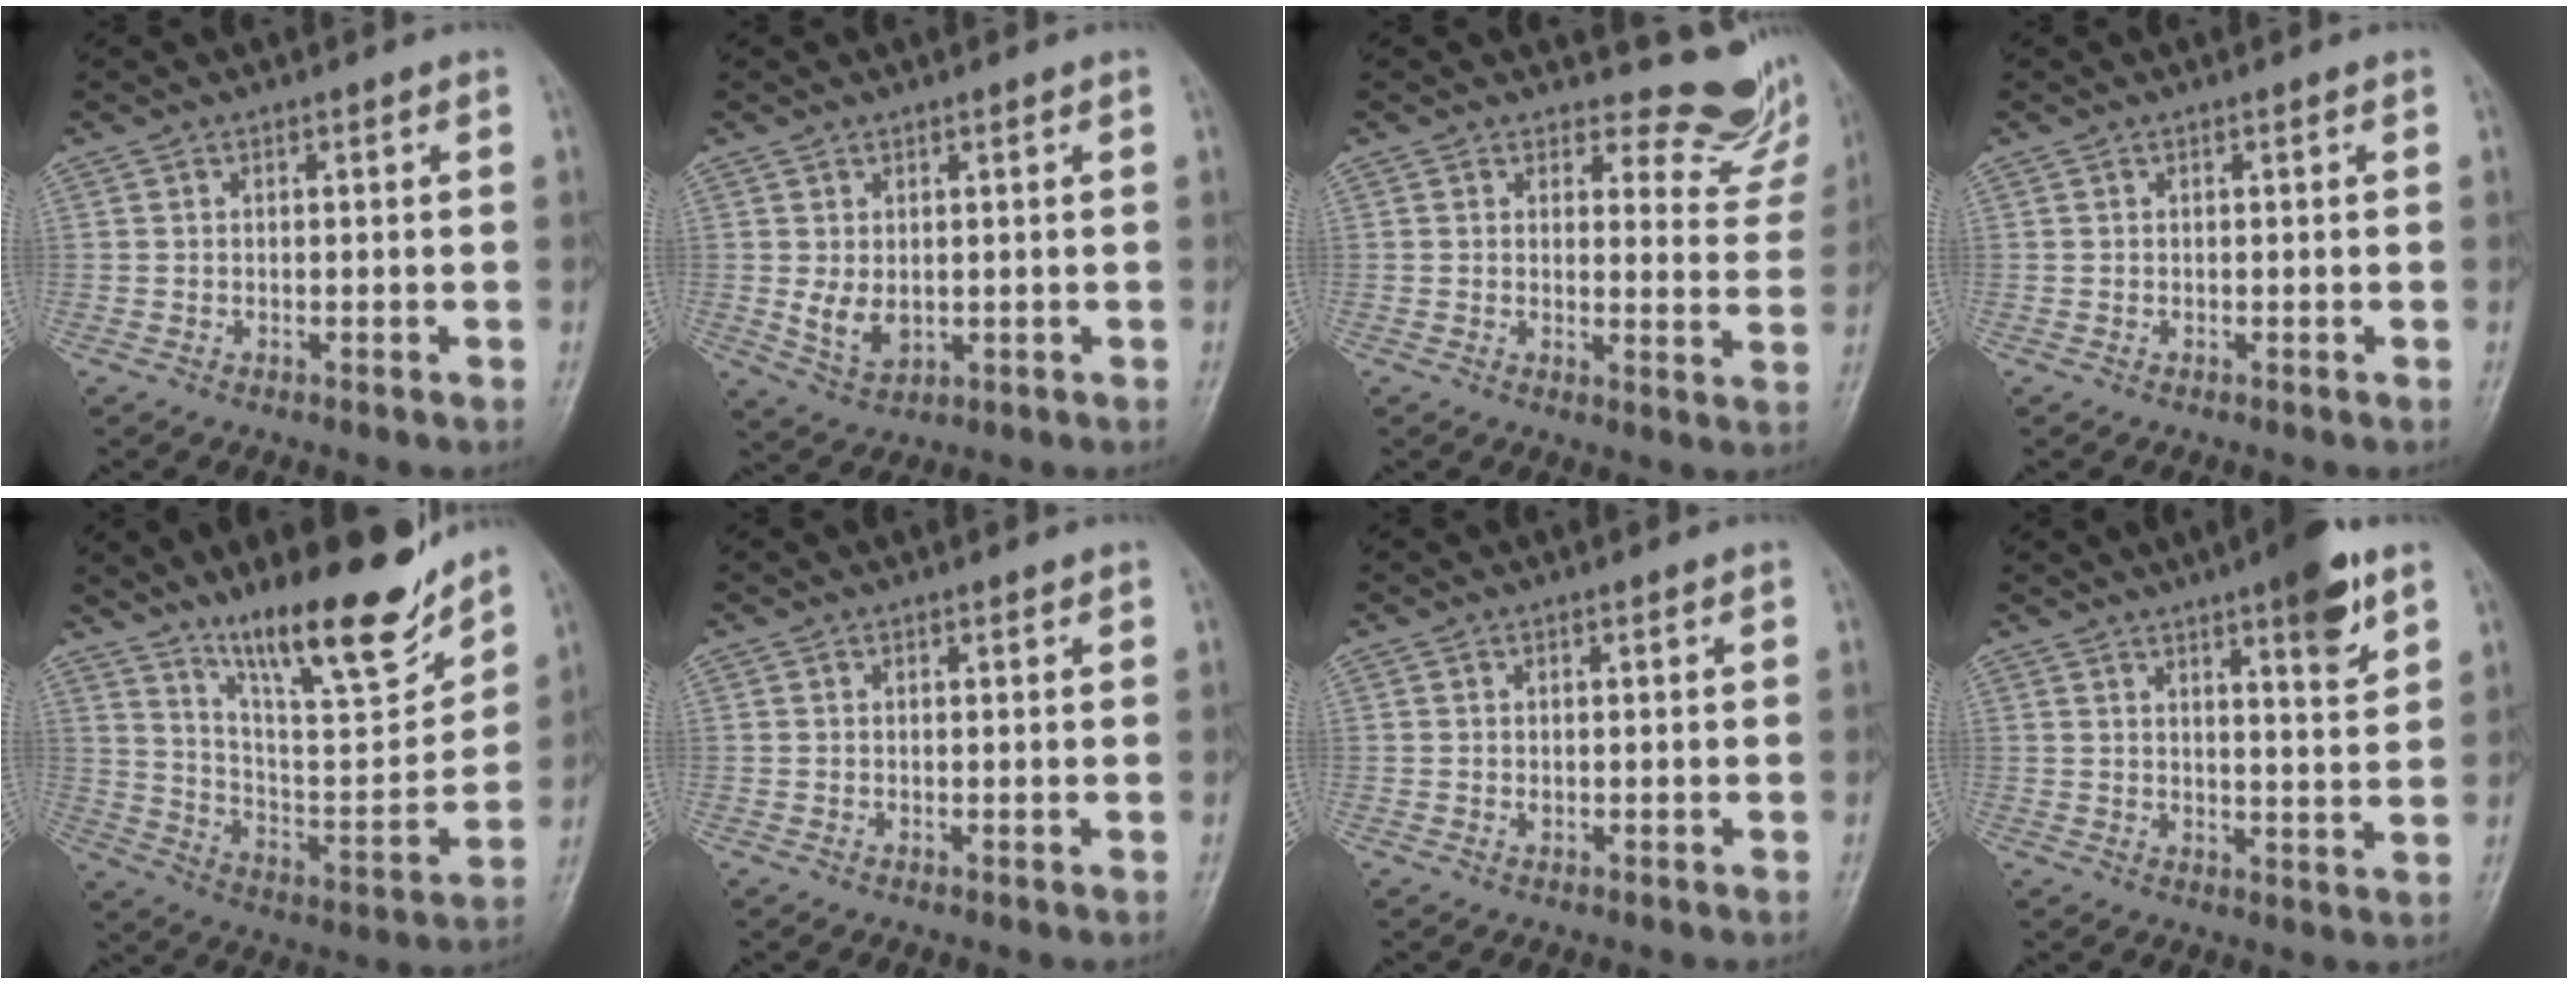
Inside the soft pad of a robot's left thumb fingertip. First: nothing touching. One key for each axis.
{"total": 5.2, "fx": 0.6, "fy": 3.4, "fz": 3.9, "tx": -0.061, "ty": -0.016, "tz": 0.024}
{"total": 9.3, "fx": 8.8, "fy": 3.1, "fz": 0.4, "tx": 0.033, "ty": -0.088, "tz": 0.083}
{"total": 0.0}
{"total": 20.8, "fx": 15.2, "fy": 4.7, "fz": 13.4, "tx": -0.177, "ty": -0.085, "tz": 0.259}
{"total": 0.8, "fx": 0.6, "fy": 0.3, "fz": 0.4, "tx": -0.008, "ty": -0.004, "tz": 0.008}
{"total": 1.0, "fx": 0.5, "fy": 0.5, "fz": 0.6, "tx": -0.008, "ty": -0.002, "tz": 0.008}
{"total": 9.8, "fx": 5.8, "fy": 1.9, "fz": 7.7, "tx": -0.096, "ty": -0.031, "tz": 0.078}